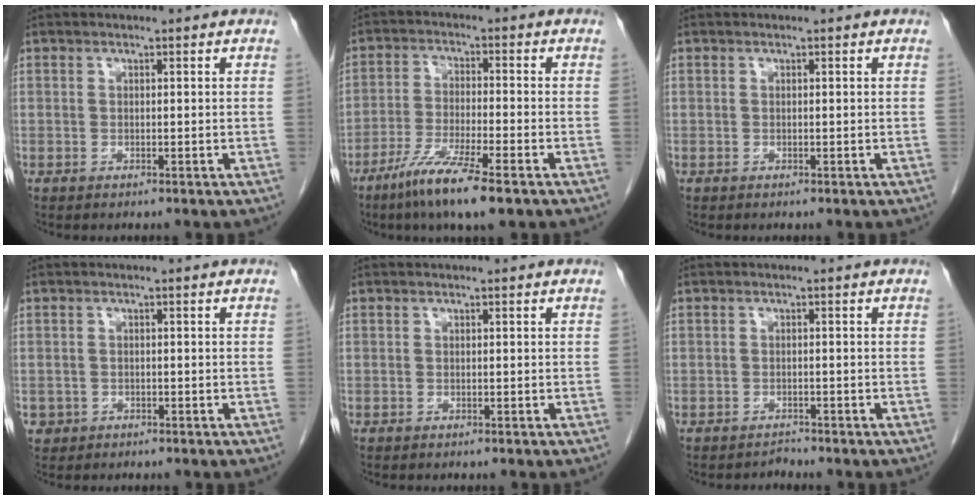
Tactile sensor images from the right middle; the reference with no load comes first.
{"total": 9.2, "force": [-5.9, 0.3, 7.1], "torque": [-0.140, -0.025, -0.106]}
{"total": 0.0}
{"total": 1.6, "force": [-0.7, 1.4, 0.1], "torque": [-0.002, 0.007, -0.008]}
{"total": 0.0}
{"total": 0.9, "force": [-0.8, 0.0, -0.4], "torque": [0.007, -0.007, -0.014]}